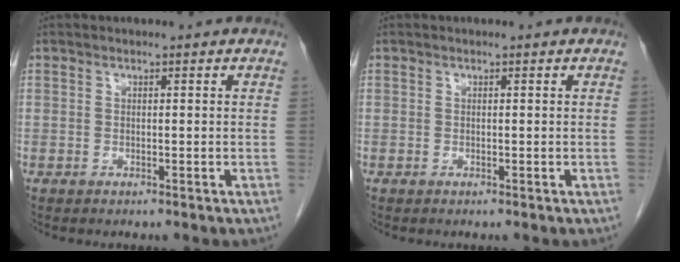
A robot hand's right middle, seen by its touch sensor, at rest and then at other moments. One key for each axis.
{"total": 0.0}